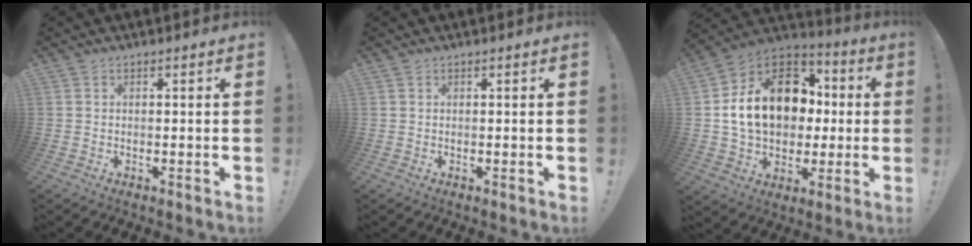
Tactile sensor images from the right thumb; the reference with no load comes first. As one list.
[{"total": 1.3, "force": [-0.8, -0.7, -0.7], "torque": [0.020, 0.002, -0.017]}, {"total": 20.7, "force": [2.5, 15.2, 13.9], "torque": [-0.226, 0.015, 0.064]}]